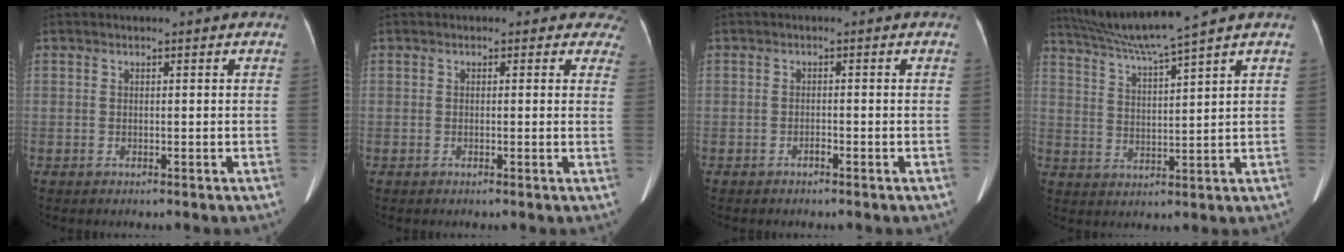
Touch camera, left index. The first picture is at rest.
{"total": 3.2, "force": [2.5, 2.1, -0.1], "torque": [0.031, -0.013, -0.006]}
{"total": 0.6, "force": [-0.6, 0.1, 0.3], "torque": [-0.006, 0.001, -0.011]}
{"total": 8.7, "force": [7.4, -2.3, 3.9], "torque": [-0.074, -0.003, 0.139]}